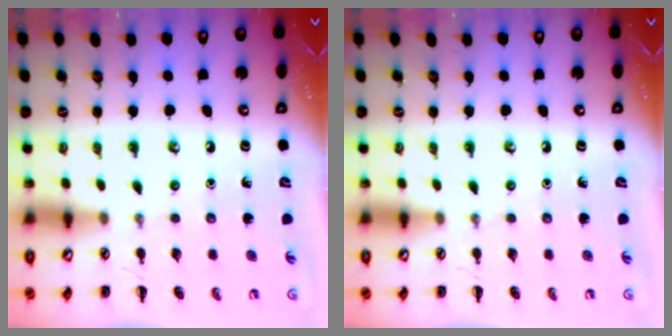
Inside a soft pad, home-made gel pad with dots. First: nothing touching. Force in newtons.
{"total": 0.0}